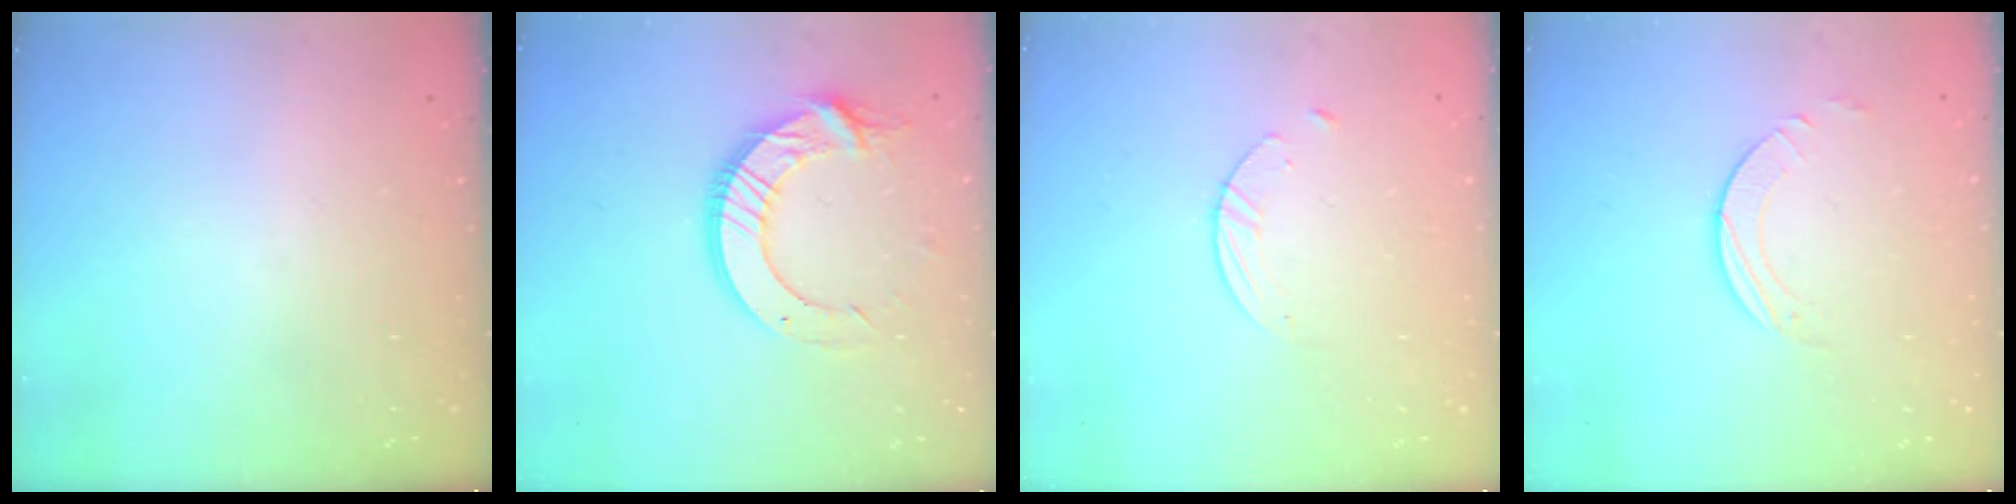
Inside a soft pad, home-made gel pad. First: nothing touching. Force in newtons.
{"total": 14.7, "press": 14.7, "slide": 1.6}
{"total": 2.7, "press": 2.6, "slide": 0.3}
{"total": 2.7, "press": 2.7, "slide": 0.2}